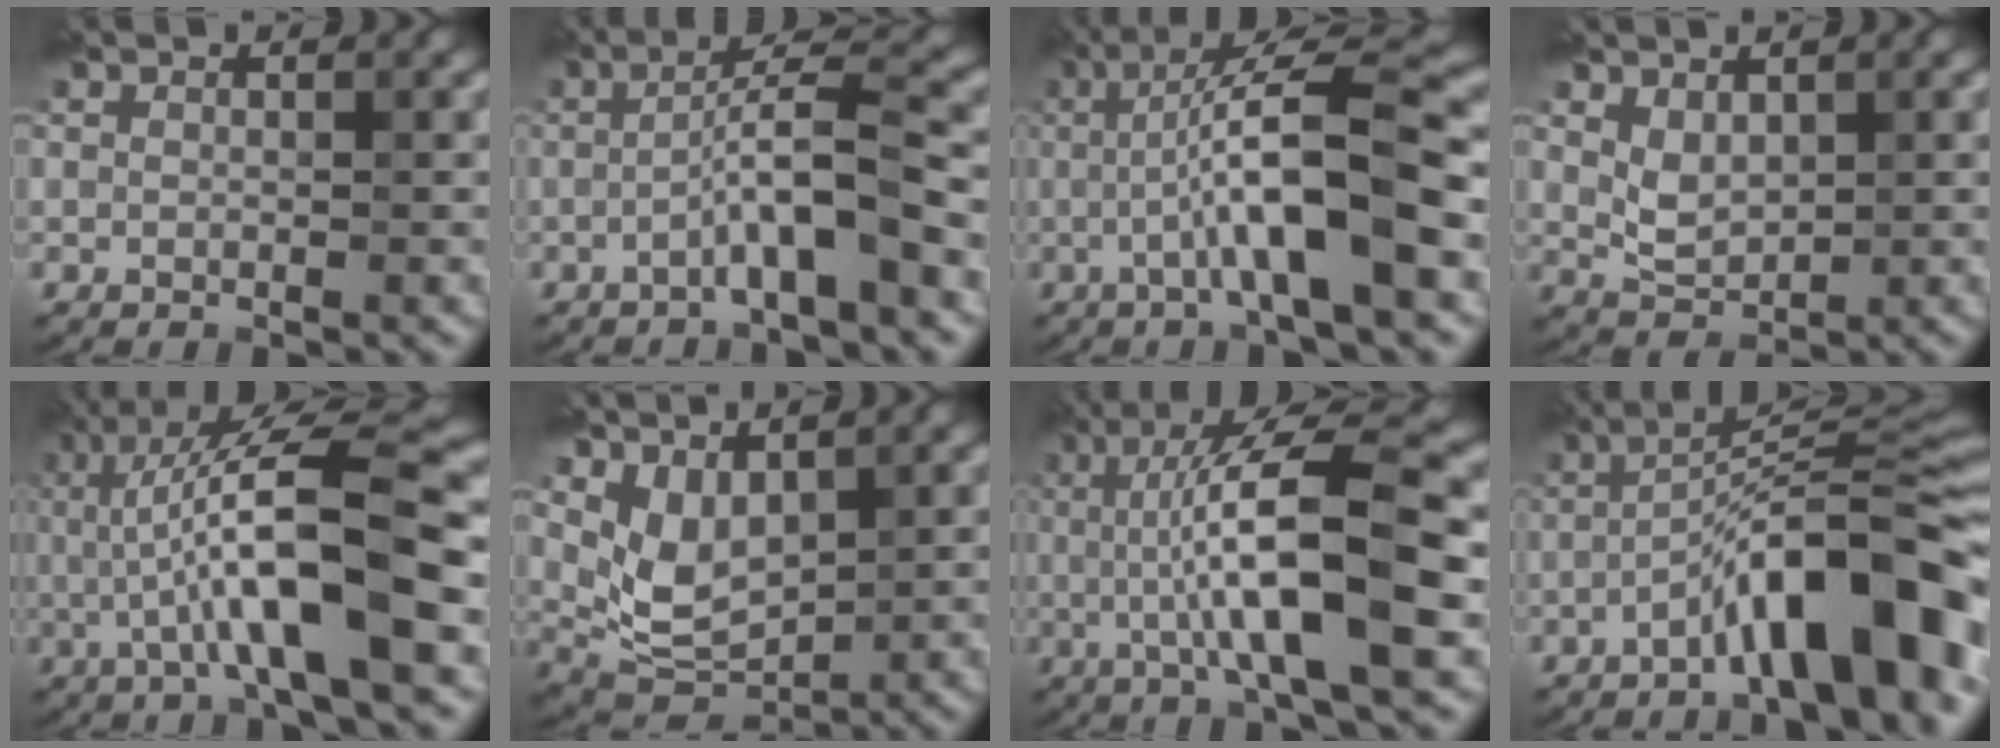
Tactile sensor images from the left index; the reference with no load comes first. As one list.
[{"total": 5.1, "force": [-1.8, 0.2, 4.8], "torque": [-0.077, 0.025, -0.041]}, {"total": 8.7, "force": [-1.0, 1.2, 8.5], "torque": [-0.133, 0.019, -0.021]}, {"total": 2.2, "force": [1.0, 1.4, 1.4], "torque": [-0.028, -0.002, 0.025]}, {"total": 10.7, "force": [-0.4, 2.0, 10.5], "torque": [-0.173, 0.016, -0.009]}, {"total": 4.1, "force": [1.7, 2.4, 2.8], "torque": [-0.054, -0.011, 0.039]}, {"total": 11.0, "force": [-0.1, 2.5, 10.8], "torque": [-0.171, 0.012, -0.006]}, {"total": 10.5, "force": [-4.8, 1.8, 9.2], "torque": [-0.132, 0.031, -0.083]}]